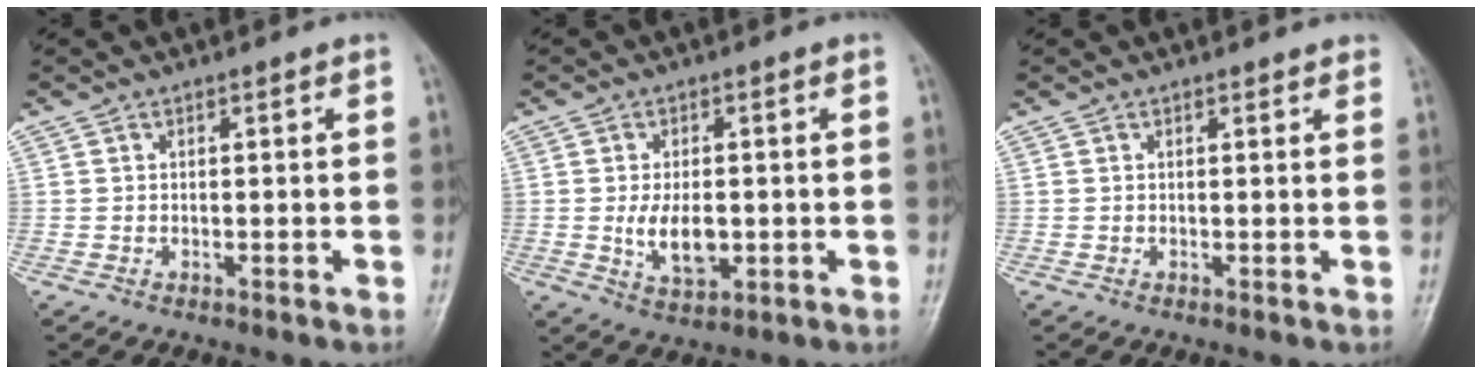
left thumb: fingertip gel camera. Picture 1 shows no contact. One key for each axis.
{"total": 6.8, "fx": -0.8, "fy": 3.9, "fz": 5.5, "tx": -0.090, "ty": -0.006, "tz": -0.008}
{"total": 1.4, "fx": 1.1, "fy": 0.5, "fz": 0.7, "tx": -0.002, "ty": 0.003, "tz": 0.008}